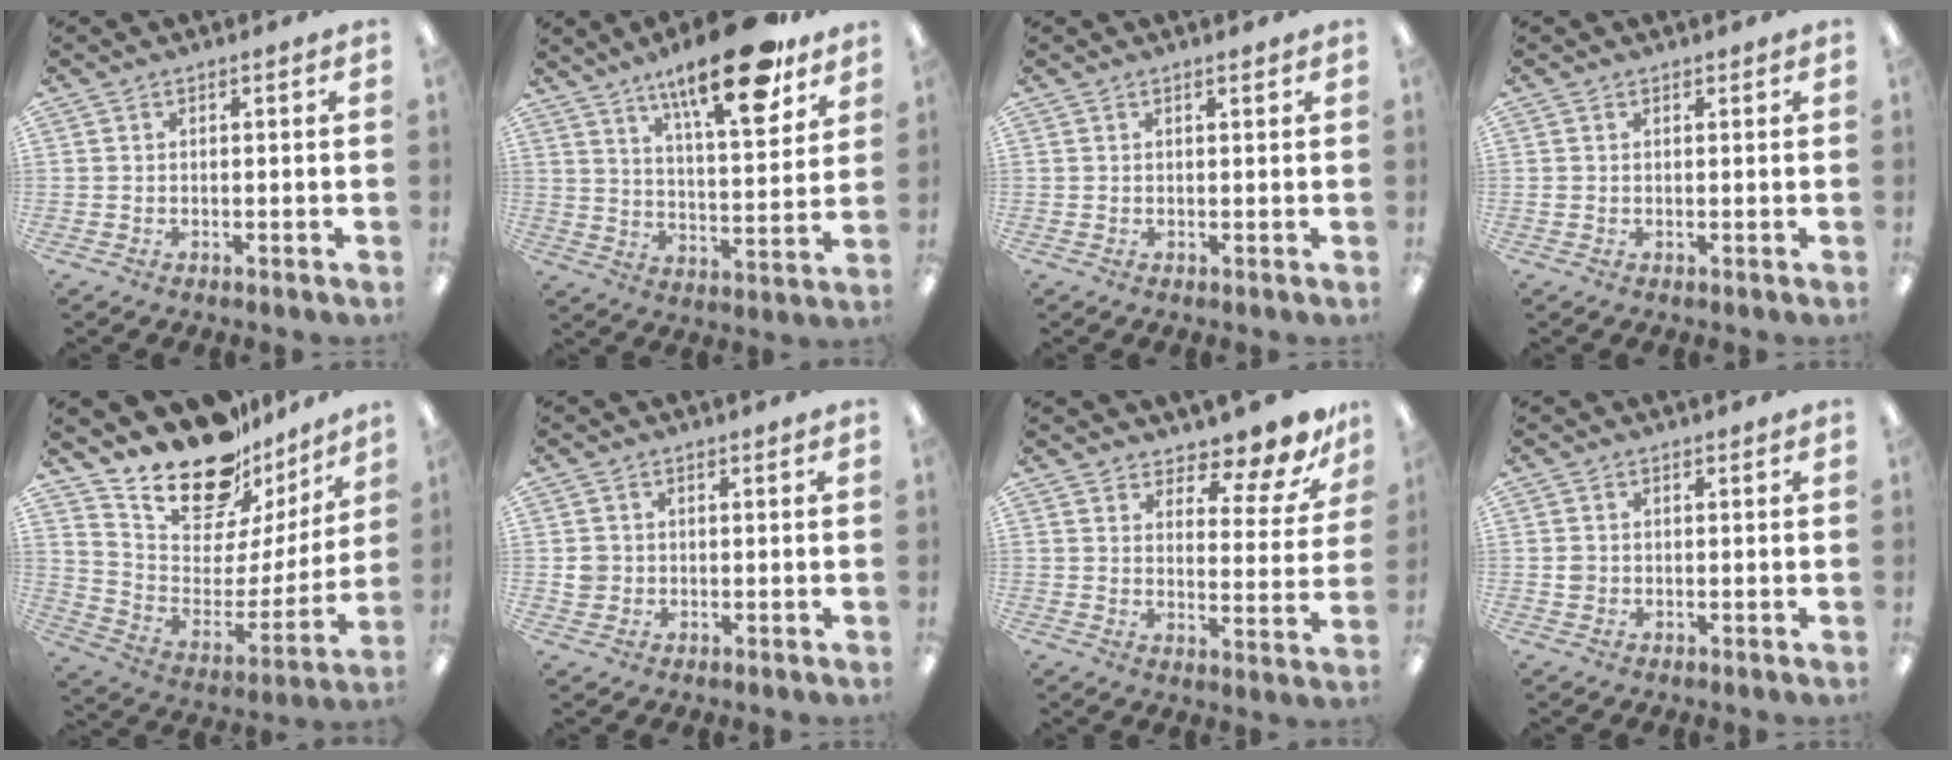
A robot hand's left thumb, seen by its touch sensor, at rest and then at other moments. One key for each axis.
{"total": 19.7, "fx": 13.5, "fy": 5.7, "fz": 13.1, "tx": -0.201, "ty": -0.074, "tz": 0.214}
{"total": 0.7, "fx": 0.5, "fy": 0.0, "fz": 0.5, "tx": -0.009, "ty": 0.000, "tz": 0.009}
{"total": 0.8, "fx": 0.5, "fy": 0.6, "fz": 0.1, "tx": -0.002, "ty": 0.003, "tz": 0.008}
{"total": 21.8, "fx": 18.5, "fy": 8.8, "fz": 7.4, "tx": -0.137, "ty": -0.136, "tz": 0.331}
{"total": 3.3, "fx": 0.4, "fy": 3.2, "fz": 0.5, "tx": -0.006, "ty": 0.003, "tz": 0.006}
{"total": 9.8, "fx": 8.6, "fy": 2.4, "fz": 3.9, "tx": -0.053, "ty": -0.073, "tz": 0.151}
{"total": 1.7, "fx": 0.4, "fy": 1.6, "fz": 0.4, "tx": -0.010, "ty": 0.004, "tz": 0.005}